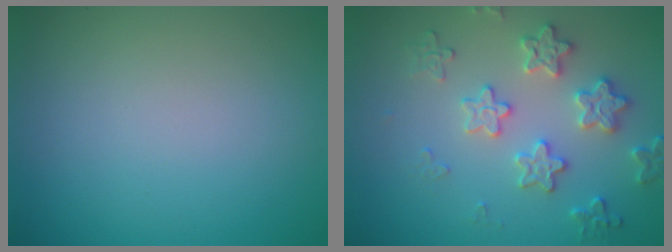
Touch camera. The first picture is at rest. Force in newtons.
{"total": 3.6, "press": 3.4, "slide": 1.2}